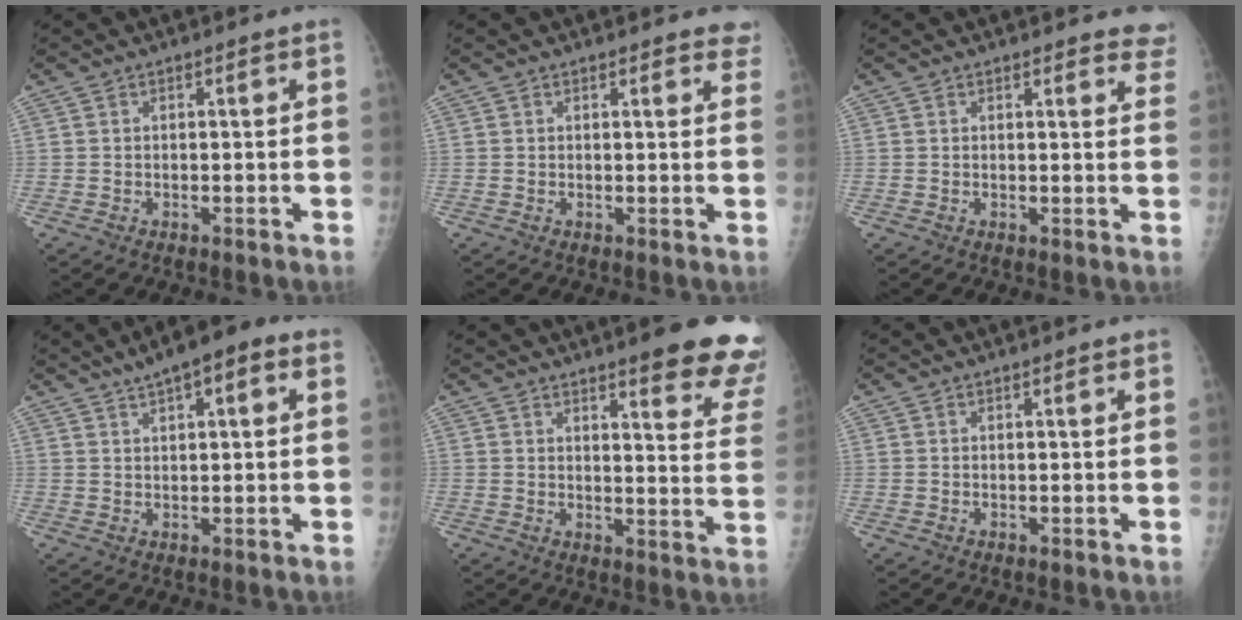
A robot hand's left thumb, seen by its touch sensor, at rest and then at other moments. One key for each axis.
{"total": 3.9, "fx": 3.4, "fy": 1.4, "fz": 1.1, "tx": 0.019, "ty": -0.012, "tz": 0.021}
{"total": 5.5, "fx": 5.0, "fy": 1.9, "fz": 1.2, "tx": 0.026, "ty": -0.022, "tz": 0.032}
{"total": 9.7, "fx": 5.1, "fy": 3.4, "fz": 7.4, "tx": -0.096, "ty": 0.011, "tz": 0.070}
{"total": 16.5, "fx": 12.0, "fy": 3.4, "fz": 10.8, "tx": -0.099, "ty": -0.065, "tz": 0.133}
{"total": 0.8, "fx": 0.6, "fy": 0.3, "fz": 0.5, "tx": -0.007, "ty": -0.002, "tz": 0.006}